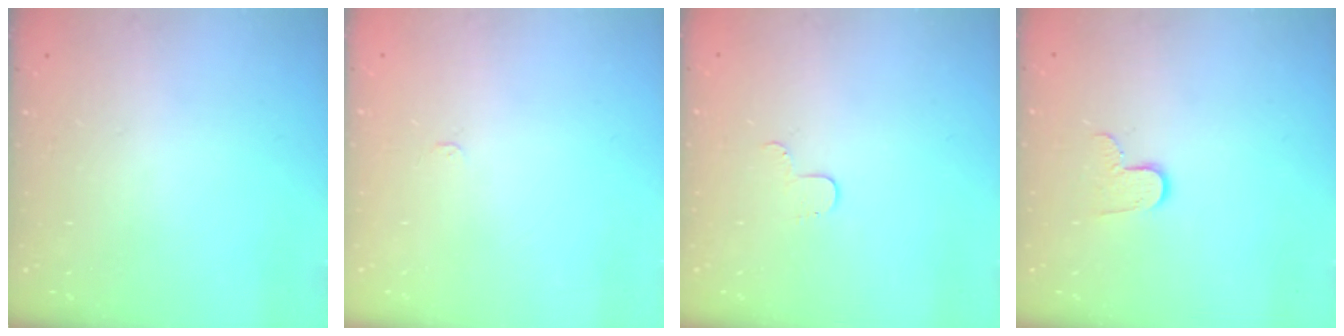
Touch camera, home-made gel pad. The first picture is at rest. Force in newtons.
{"total": 2.4, "press": 2.4, "slide": 0.3}
{"total": 4.2, "press": 4.2, "slide": 0.4}
{"total": 6.4, "press": 6.4, "slide": 0.5}